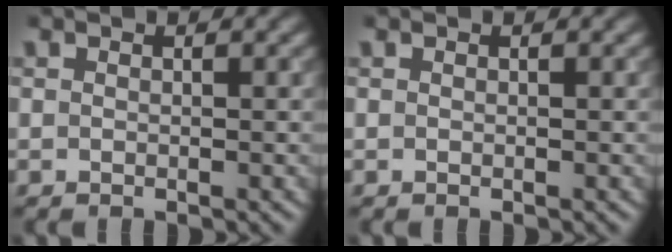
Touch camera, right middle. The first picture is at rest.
{"total": 0.0}